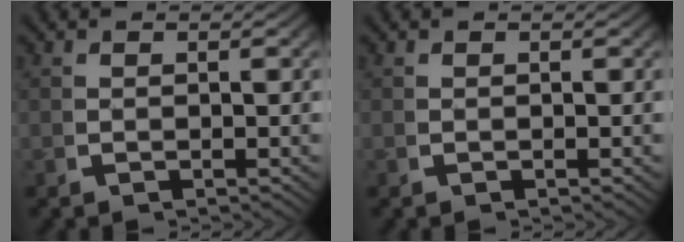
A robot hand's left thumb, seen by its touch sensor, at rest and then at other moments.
{"total": 0.0}